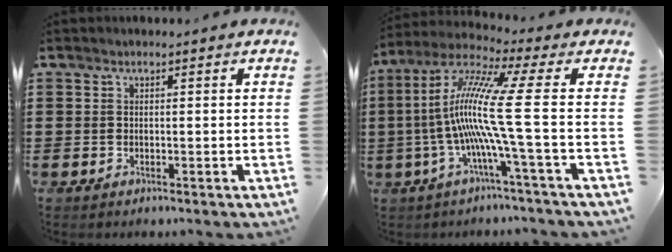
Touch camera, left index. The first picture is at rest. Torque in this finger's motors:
{"motor_torque": [2.14, 0.00, 1.05, 0.21]}